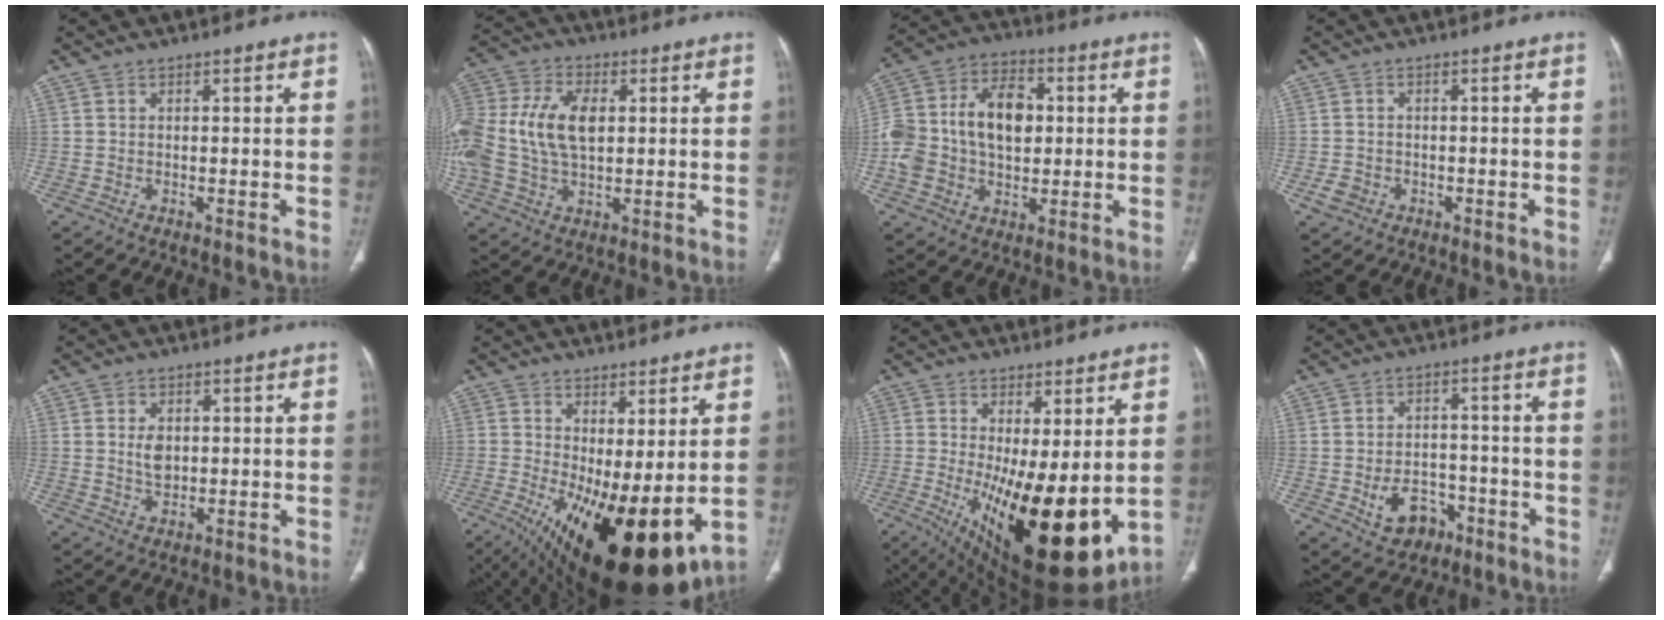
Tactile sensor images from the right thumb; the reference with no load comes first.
{"total": 18.2, "force": [1.5, 11.3, 14.2], "torque": [-0.331, 0.011, 0.029]}
{"total": 17.7, "force": [0.5, 12.2, 12.8], "torque": [-0.222, 0.031, 0.006]}
{"total": 2.6, "force": [-1.1, 2.2, 1.0], "torque": [-0.017, 0.009, -0.015]}
{"total": 3.9, "force": [0.5, 2.8, 2.8], "torque": [-0.039, -0.004, 0.012]}
{"total": 18.7, "force": [-1.9, 7.2, 17.2], "torque": [-0.278, -0.031, -0.001]}
{"total": 21.2, "force": [-2.0, 7.9, 19.6], "torque": [-0.288, -0.042, 0.000]}
{"total": 7.8, "force": [-3.3, 5.8, 4.1], "torque": [-0.046, 0.030, -0.043]}